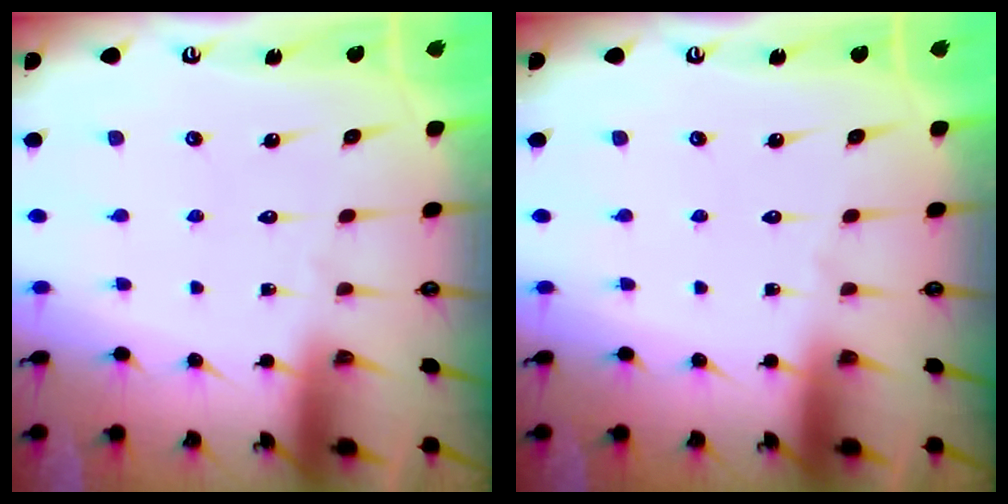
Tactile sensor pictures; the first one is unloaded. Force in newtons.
{"total": 0.0}